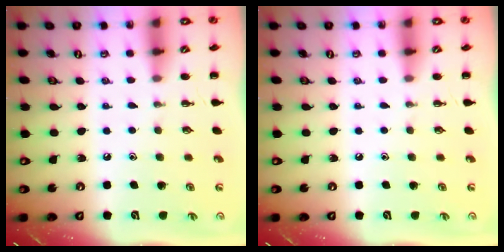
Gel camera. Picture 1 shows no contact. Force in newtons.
{"total": 0.0}